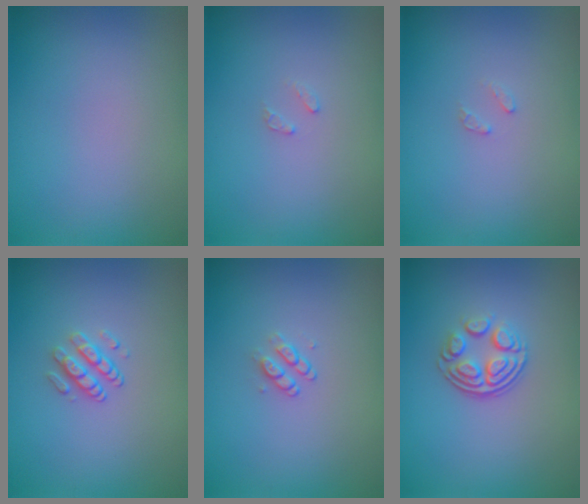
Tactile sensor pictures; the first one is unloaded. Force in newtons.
{"total": 0.8, "press": 0.7, "slide": 0.1}
{"total": 0.8, "press": 0.7, "slide": 0.1}
{"total": 1.8, "press": 1.3, "slide": 1.2}
{"total": 1.1, "press": 0.8, "slide": 0.7}
{"total": 3.5, "press": 2.5, "slide": 2.4}